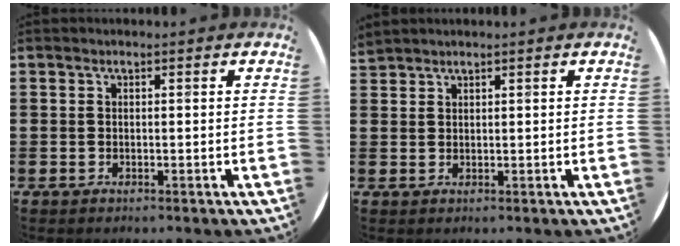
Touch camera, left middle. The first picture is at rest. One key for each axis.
{"total": 1.3, "fx": 1.2, "fy": 0.0, "fz": -0.2, "tx": 0.002, "ty": 0.000, "tz": 0.025}